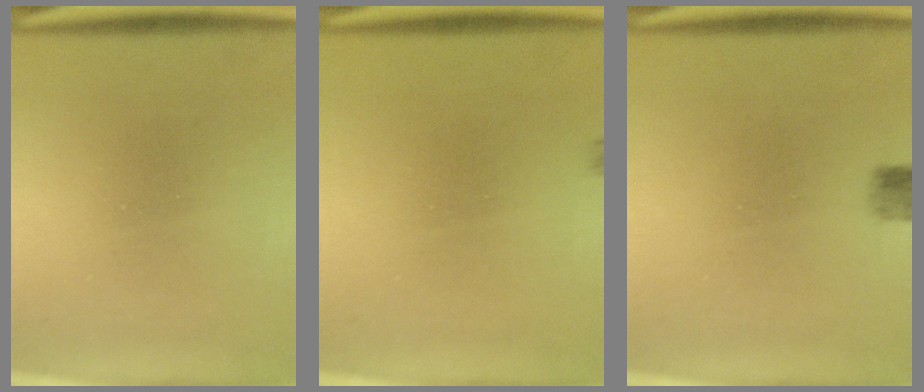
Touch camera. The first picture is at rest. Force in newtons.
{"total": 0.6}
{"total": 2.2}